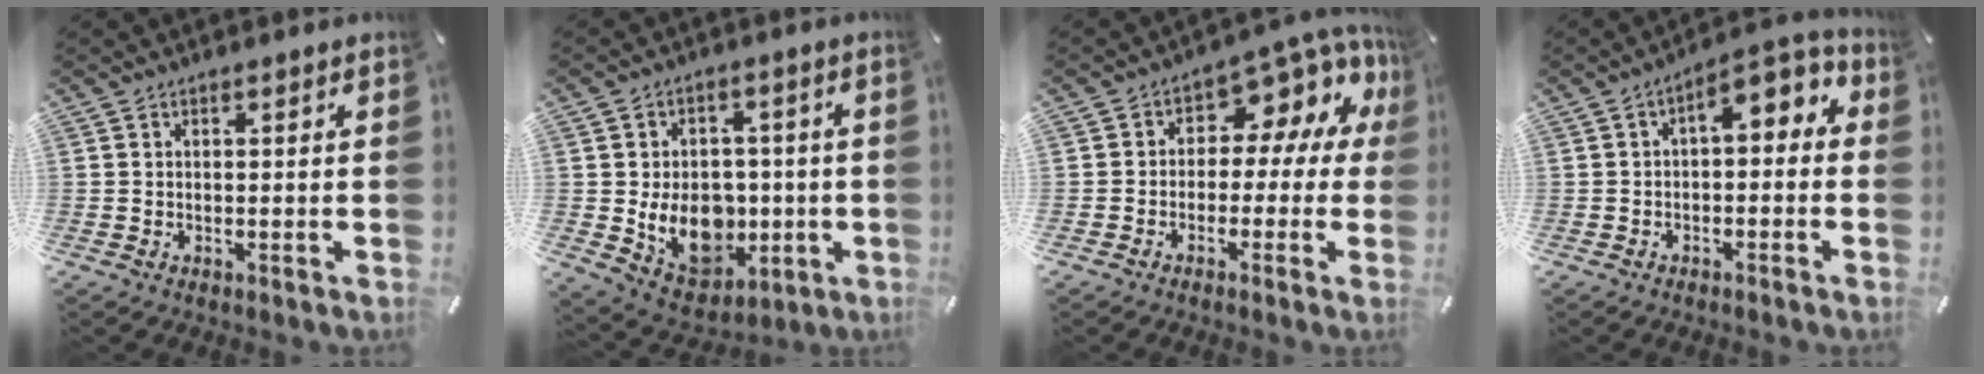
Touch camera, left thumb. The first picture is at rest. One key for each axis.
{"total": 13.6, "fx": -1.7, "fy": 10.9, "fz": 7.9, "tx": -0.141, "ty": 0.007, "tz": -0.019}
{"total": 8.3, "fx": 3.2, "fy": 5.5, "fz": 5.3, "tx": -0.074, "ty": -0.030, "tz": 0.056}
{"total": 6.4, "fx": 1.1, "fy": 3.7, "fz": 5.1, "tx": -0.070, "ty": -0.009, "tz": 0.011}